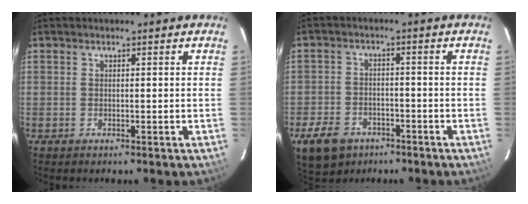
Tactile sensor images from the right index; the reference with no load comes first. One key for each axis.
{"total": 10.4, "fx": -6.2, "fy": 7.1, "fz": 4.5, "tx": -0.126, "ty": 0.002, "tz": -0.094}